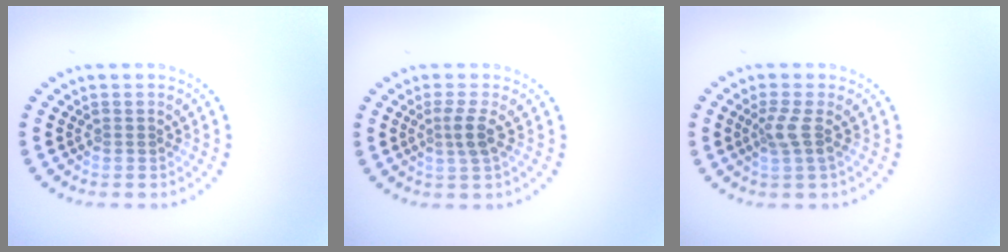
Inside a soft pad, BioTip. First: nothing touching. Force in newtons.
{"total": 1.9, "press": 1.4, "slide": 1.2}
{"total": 1.9, "press": 1.4, "slide": 1.2}